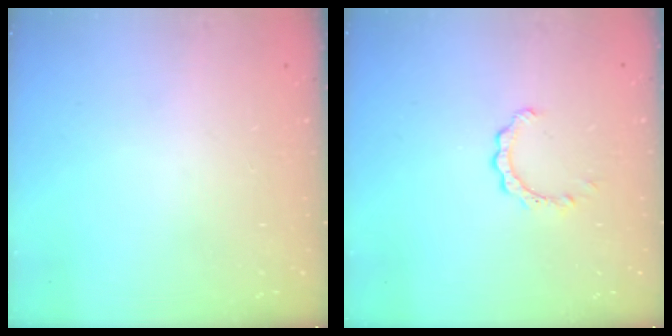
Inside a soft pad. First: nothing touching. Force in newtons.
{"total": 2.3, "press": 2.3, "slide": 0.3}